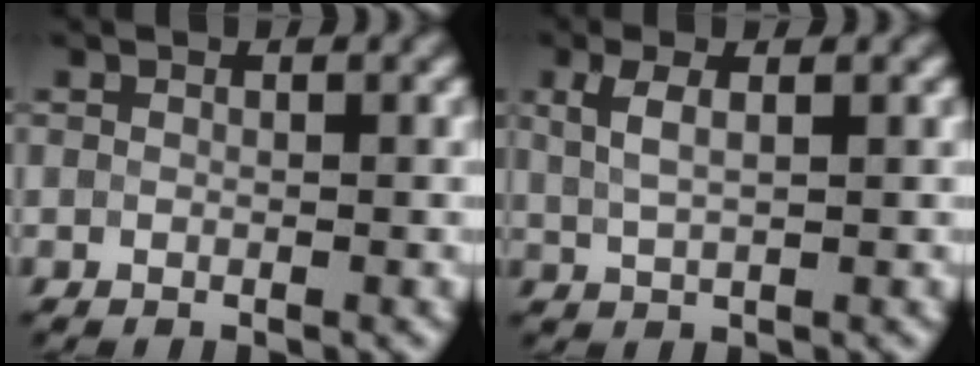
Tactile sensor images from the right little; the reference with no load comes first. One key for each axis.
{"total": 2.4, "fx": 1.2, "fy": 0.6, "fz": 2.0, "tx": -0.051, "ty": 0.010, "tz": 0.029}